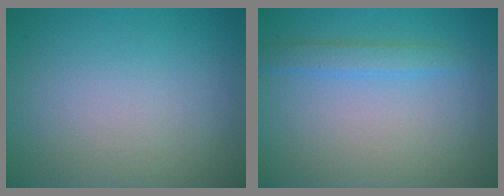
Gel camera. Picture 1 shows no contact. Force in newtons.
{"total": 1.9, "press": 1.9, "slide": 0.1}